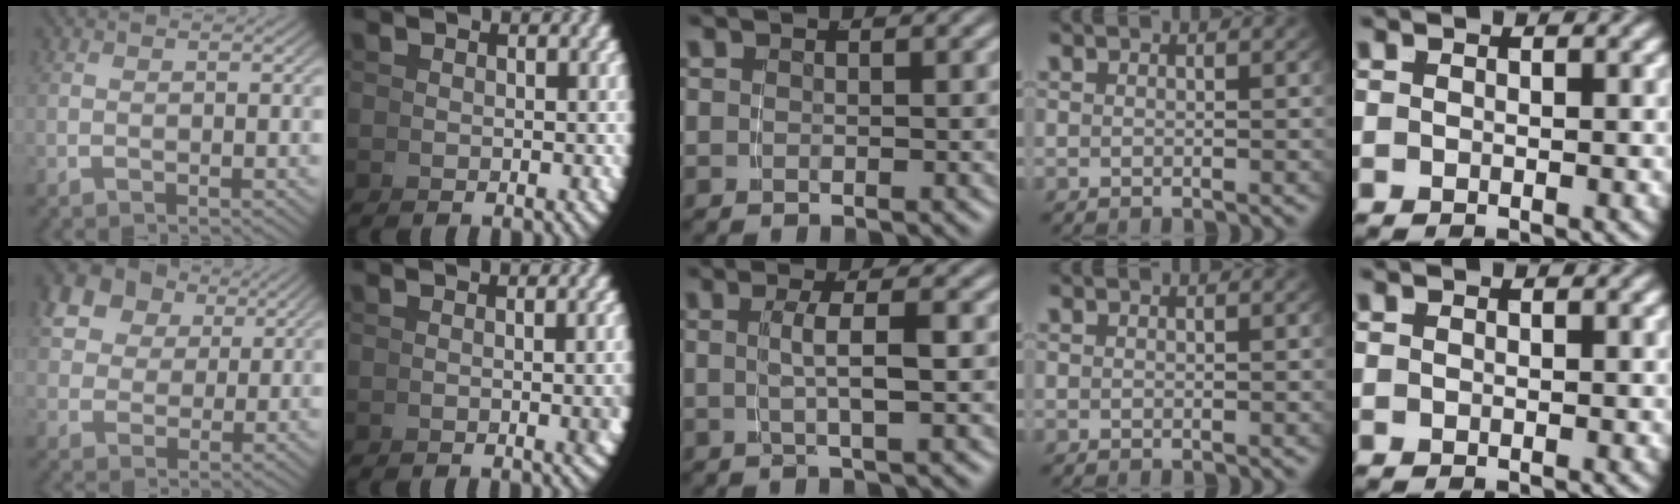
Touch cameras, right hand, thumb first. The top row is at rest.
{"thumb": {"total": 9.2, "force": [4.2, 7.1, 4.2], "torque": [-0.093, 0.001, 0.072]}, "index": {"total": 2.9, "force": [-0.2, 0.9, 2.8], "torque": [-0.024, 0.010, -0.010]}, "middle": {"total": 2.6, "force": [-0.1, -0.4, 2.6], "torque": [-0.045, 0.002, 0.002]}}